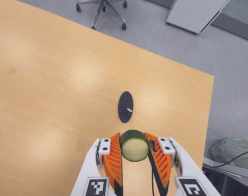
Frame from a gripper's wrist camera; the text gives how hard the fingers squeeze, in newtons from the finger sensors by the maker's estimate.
{"total": 13.2, "left": 14.2, "right": 12.2}